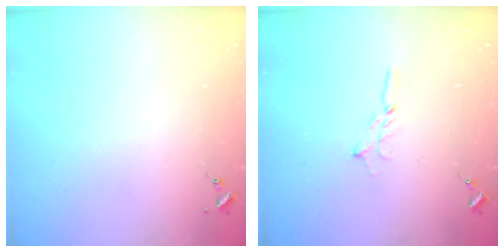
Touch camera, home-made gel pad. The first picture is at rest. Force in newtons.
{"total": 2.5, "press": 2.5, "slide": 0.2}